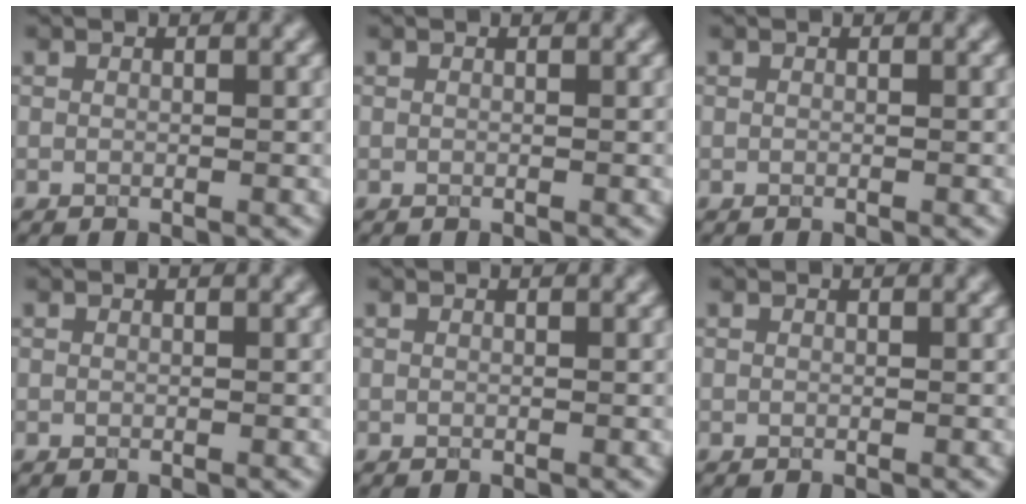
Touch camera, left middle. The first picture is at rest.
{"total": 0.0}
{"total": 0.0}
{"total": 0.0}
{"total": 0.0}
{"total": 0.0}